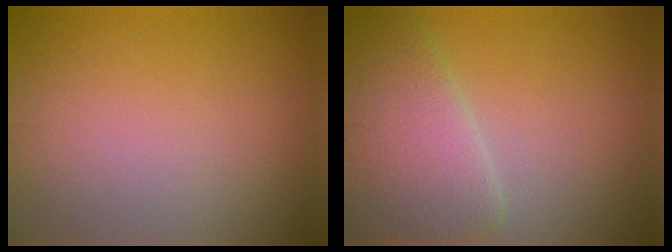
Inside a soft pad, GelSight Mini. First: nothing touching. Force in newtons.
{"total": 6.5, "press": 6.5, "slide": 0.2}